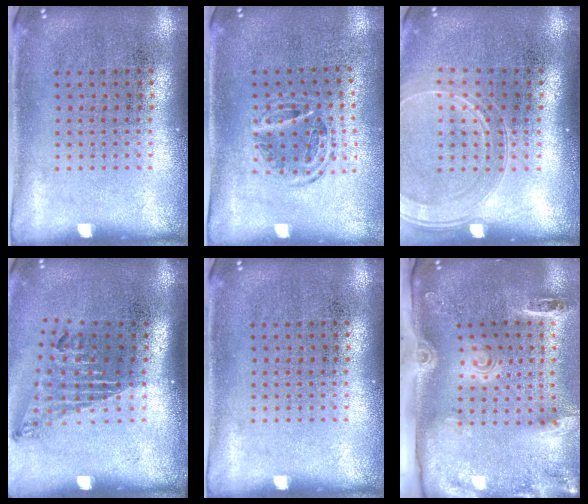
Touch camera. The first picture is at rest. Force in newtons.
{"total": 1.0, "press": 1.0, "slide": 0.2}
{"total": 1.7, "press": 1.6, "slide": 0.6}
{"total": 1.7, "press": 1.1, "slide": 1.3}
{"total": 0.0}
{"total": 2.9, "press": 2.0, "slide": 2.1}